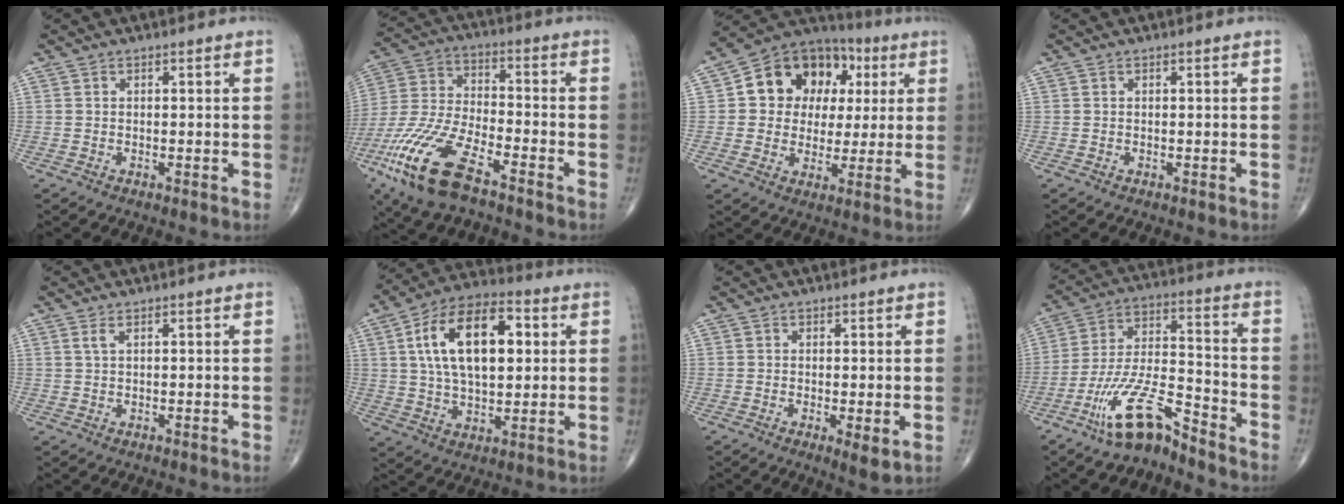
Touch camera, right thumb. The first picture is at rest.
{"total": 17.5, "force": [-10.1, 6.3, 12.9], "torque": [-0.286, 0.025, -0.197]}
{"total": 16.0, "force": [3.7, 12.8, 9.0], "torque": [-0.092, 0.019, 0.056]}
{"total": 0.0}
{"total": 1.3, "force": [0.7, 0.3, 1.0], "torque": [-0.024, 0.004, 0.018]}
{"total": 18.4, "force": [4.1, 9.7, 15.1], "torque": [-0.239, 0.012, 0.066]}
{"total": 3.0, "force": [-0.5, 0.9, 2.8], "torque": [-0.049, -0.013, -0.009]}
{"total": 12.6, "force": [-9.3, 3.2, 7.9], "torque": [-0.158, 0.073, -0.182]}